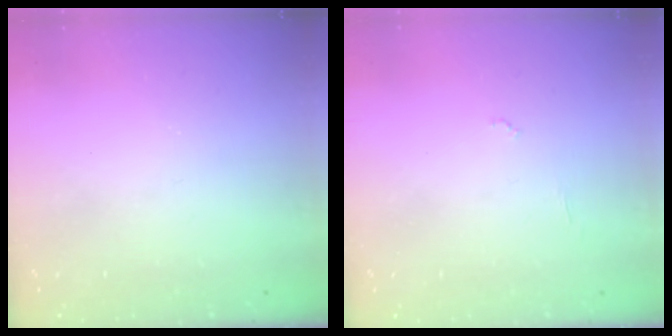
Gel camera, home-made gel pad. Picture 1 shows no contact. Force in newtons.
{"total": 3.9, "press": 3.9, "slide": 0.3}